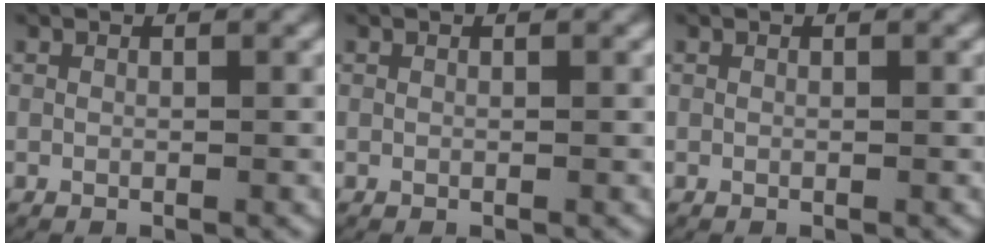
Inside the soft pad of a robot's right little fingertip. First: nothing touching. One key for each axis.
{"total": 0.0}
{"total": 0.0}